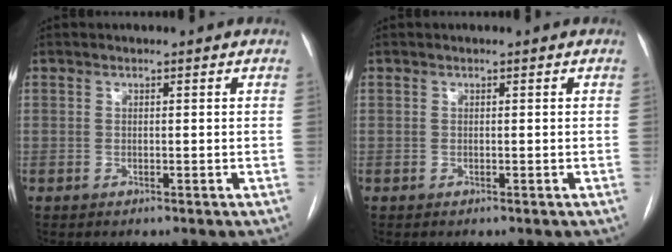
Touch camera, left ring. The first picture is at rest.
{"total": 0.0}